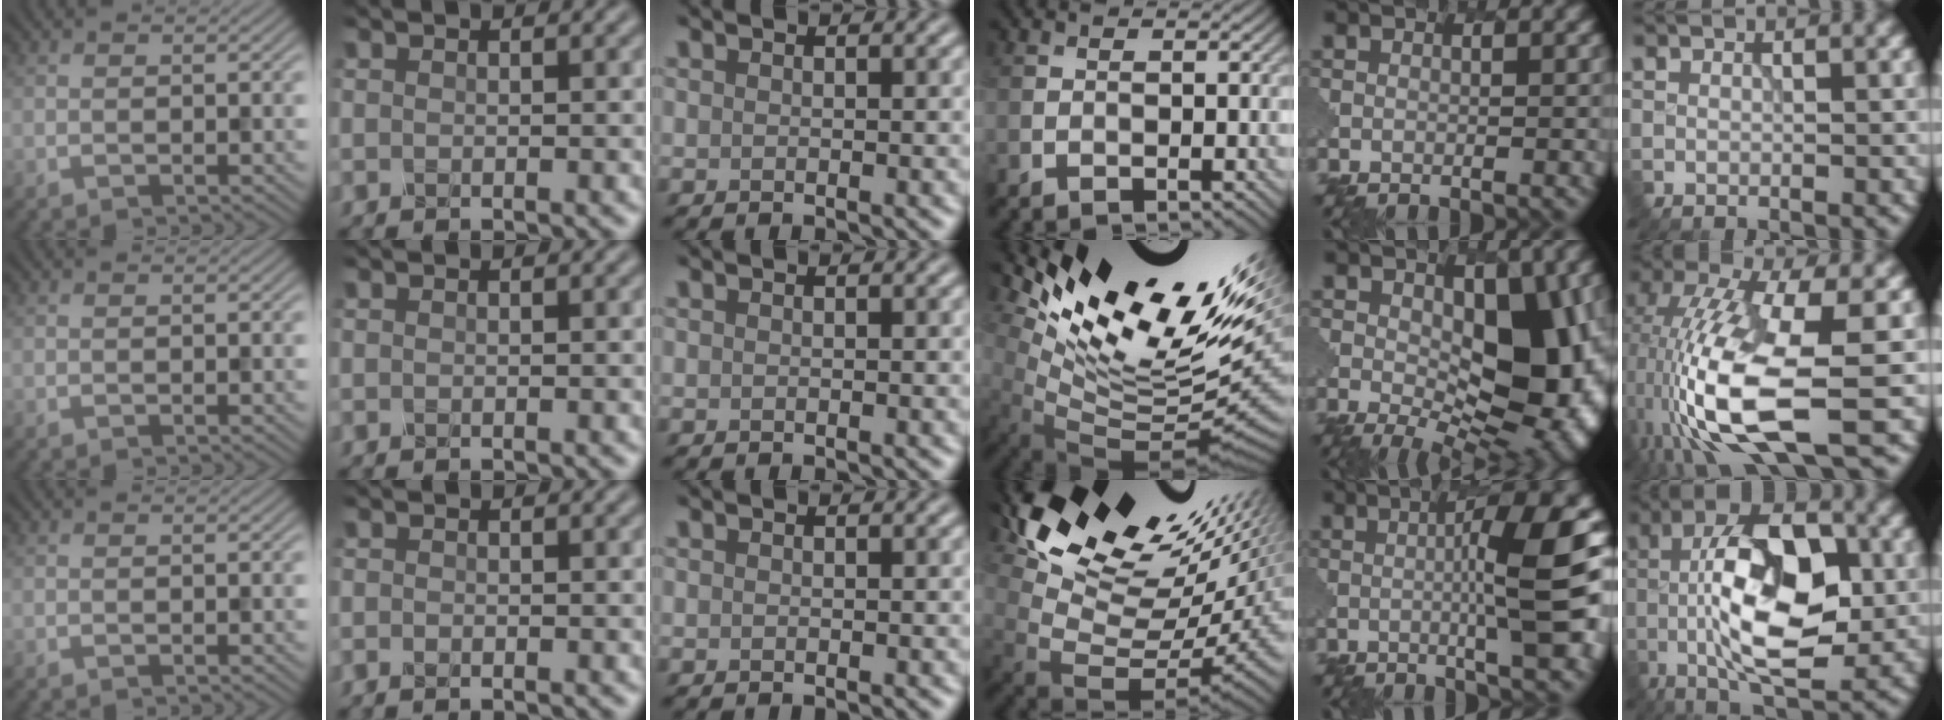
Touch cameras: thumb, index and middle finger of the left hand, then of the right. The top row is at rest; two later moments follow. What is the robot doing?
{"motion": "dispense", "object": "glue stick"}